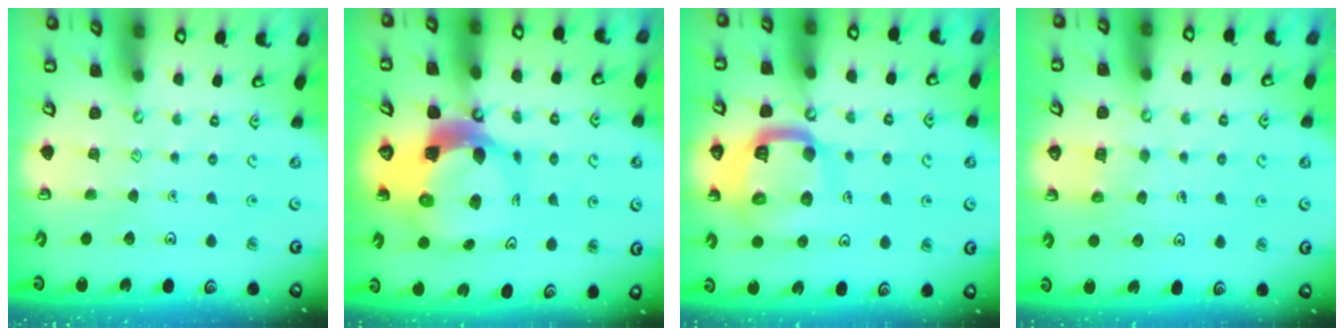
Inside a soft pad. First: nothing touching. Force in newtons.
{"total": 12.0, "press": 11.9, "slide": 1.3}
{"total": 17.4, "press": 17.3, "slide": 1.9}
{"total": 4.0, "press": 4.0, "slide": 0.4}